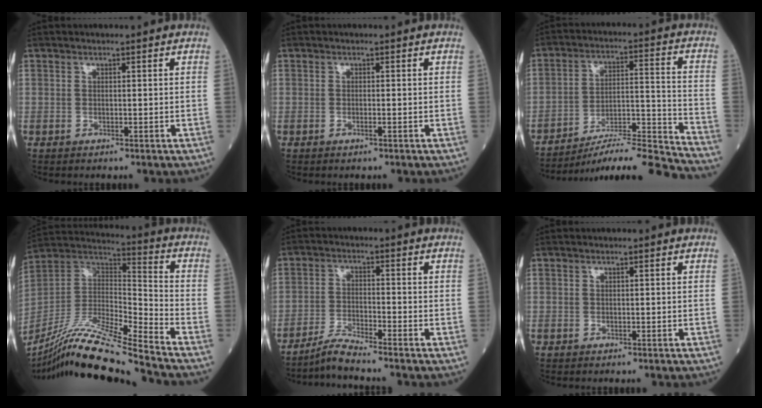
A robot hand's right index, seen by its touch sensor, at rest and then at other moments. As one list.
[{"total": 0.7, "force": [-0.3, 0.0, 0.7], "torque": [-0.015, -0.001, -0.005]}, {"total": 16.4, "force": [-15.5, -1.5, 5.0], "torque": [-0.077, 0.024, -0.250]}, {"total": 19.8, "force": [-17.2, -1.5, 9.7], "torque": [-0.199, -0.007, -0.320]}, {"total": 4.2, "force": [-4.0, -0.9, 1.1], "torque": [-0.023, -0.022, -0.081]}, {"total": 0.0}]